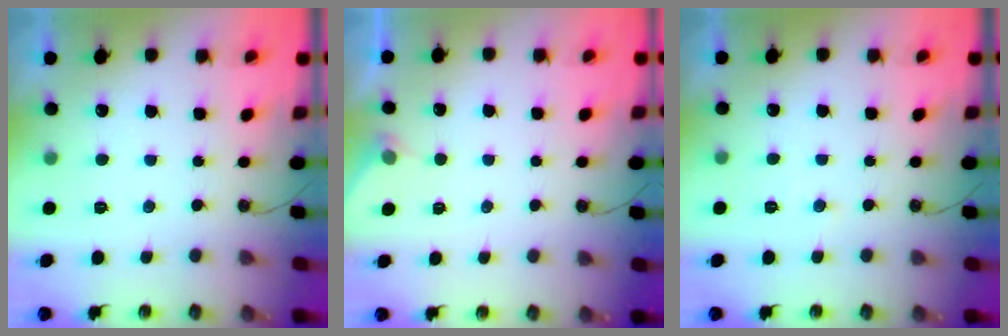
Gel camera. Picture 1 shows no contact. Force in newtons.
{"total": 2.7, "press": 2.7, "slide": 0.4}
{"total": 3.9, "press": 3.9, "slide": 0.6}